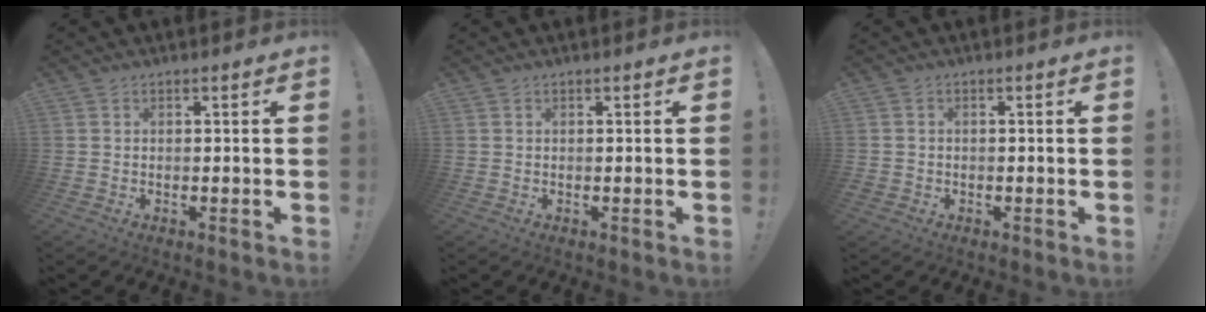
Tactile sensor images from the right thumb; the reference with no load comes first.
{"total": 0.0}
{"total": 1.3, "force": [-0.6, 1.2, 0.3], "torque": [-0.004, 0.003, -0.012]}